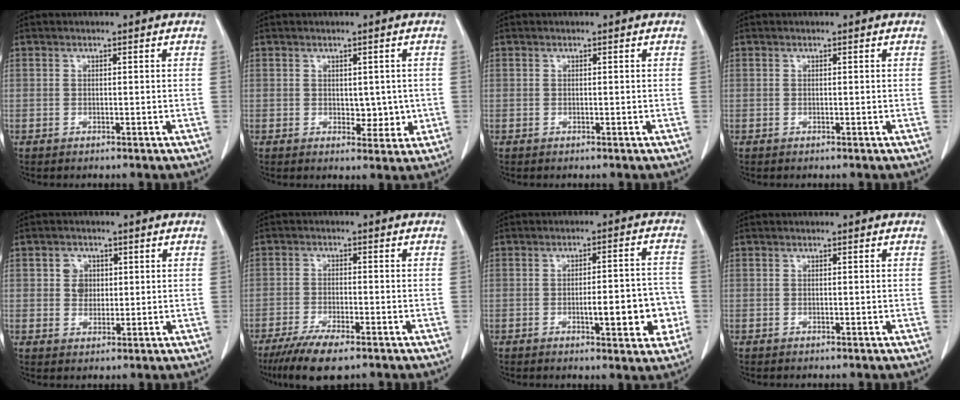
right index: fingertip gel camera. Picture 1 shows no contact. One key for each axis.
{"total": 3.8, "fx": 0.2, "fy": 2.4, "fz": 3.0, "tx": -0.030, "ty": -0.006, "tz": 0.010}
{"total": 0.0}
{"total": 0.0}
{"total": 3.5, "fx": 1.0, "fy": 3.0, "fz": 1.5, "tx": -0.024, "ty": 0.007, "tz": 0.018}
{"total": 7.5, "fx": -5.1, "fy": 1.9, "fz": 5.2, "tx": -0.091, "ty": -0.015, "tz": -0.084}
{"total": 9.2, "fx": -2.2, "fy": 2.5, "fz": 8.6, "tx": -0.111, "ty": 0.014, "tz": -0.023}
{"total": 0.0}